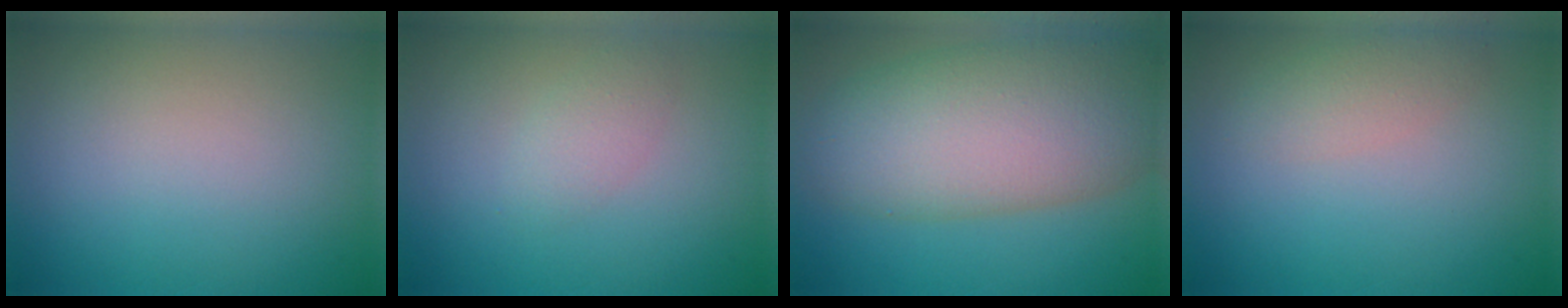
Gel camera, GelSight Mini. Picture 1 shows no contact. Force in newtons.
{"total": 1.7, "press": 1.7, "slide": 0.1}
{"total": 10.4, "press": 10.4, "slide": 0.7}
{"total": 2.0, "press": 2.0, "slide": 0.0}